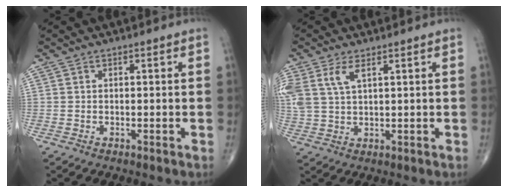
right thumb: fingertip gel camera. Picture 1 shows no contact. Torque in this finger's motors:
{"motor_torque": [0.14, 0.17, 0.73, 0.39, 0.09]}